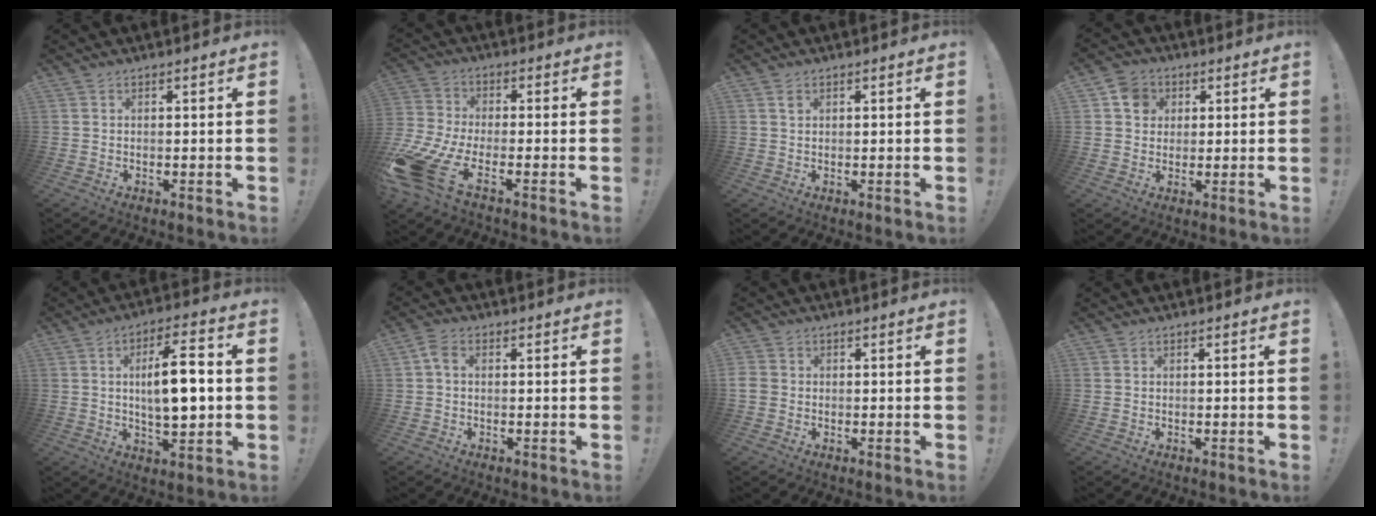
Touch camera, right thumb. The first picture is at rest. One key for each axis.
{"total": 12.6, "fx": -6.8, "fy": 5.2, "fz": 9.3, "tx": -0.195, "ty": 0.023, "tz": -0.121}
{"total": 1.3, "fx": 0.7, "fy": 0.8, "fz": 0.7, "tx": 0.000, "ty": -0.007, "tz": 0.010}
{"total": 7.0, "fx": 1.8, "fy": 6.4, "fz": 2.3, "tx": -0.028, "ty": 0.002, "tz": 0.036}
{"total": 15.1, "fx": 0.6, "fy": 5.8, "fz": 13.9, "tx": -0.222, "ty": 0.004, "tz": 0.003}
{"total": 3.1, "fx": 0.2, "fy": 1.8, "fz": 2.5, "tx": -0.051, "ty": 0.009, "tz": 0.006}
{"total": 2.7, "fx": -0.4, "fy": 2.3, "fz": 1.2, "tx": -0.027, "ty": 0.003, "tz": -0.007}
{"total": 0.0}